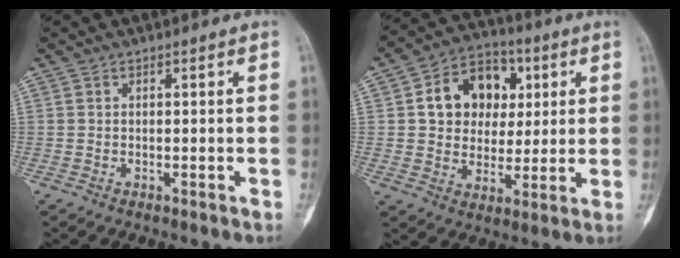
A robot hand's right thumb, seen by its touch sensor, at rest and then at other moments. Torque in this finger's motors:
{"motor_torque": [0.75, 1.97, 0.58, -0.42, 0.11]}